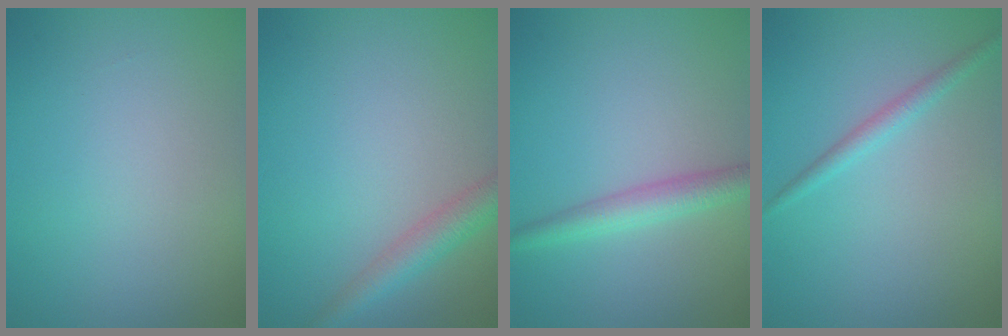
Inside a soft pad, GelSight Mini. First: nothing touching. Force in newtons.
{"total": 2.9, "press": 2.9, "slide": 0.2}
{"total": 2.7, "press": 2.7, "slide": 0.1}
{"total": 1.5, "press": 1.5, "slide": 0.0}